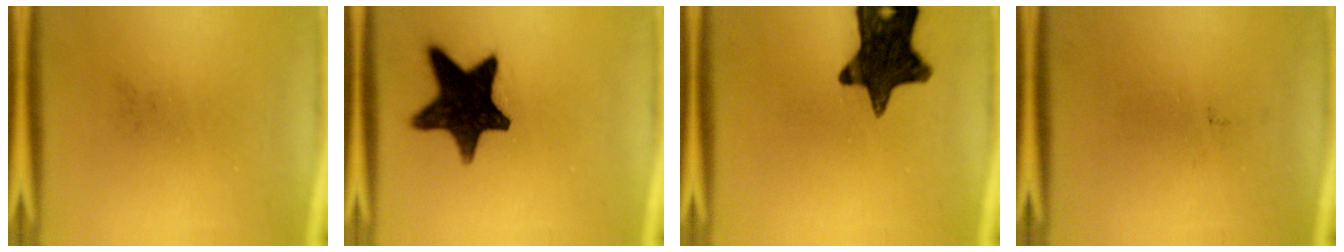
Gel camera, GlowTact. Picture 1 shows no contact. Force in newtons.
{"total": 16.4}
{"total": 15.3}
{"total": 0.0}